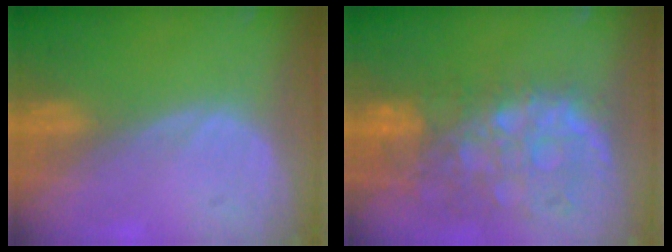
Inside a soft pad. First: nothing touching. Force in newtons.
{"total": 11.5, "press": 9.7, "slide": 6.2}